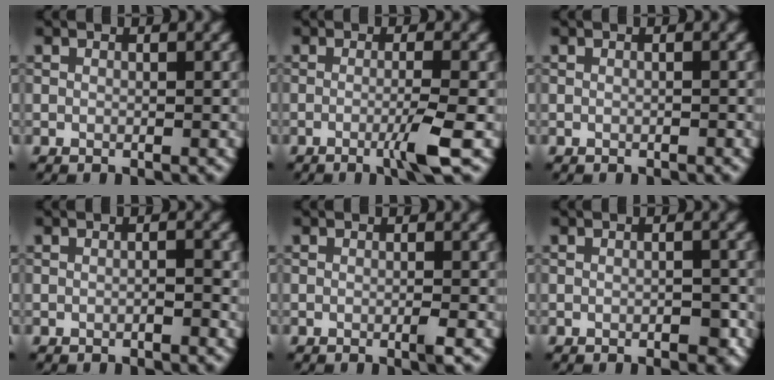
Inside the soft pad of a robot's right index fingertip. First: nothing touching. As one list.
[{"total": 3.2, "force": [-1.0, 0.2, 3.0], "torque": [-0.048, 0.000, -0.027]}, {"total": 0.0}, {"total": 0.9, "force": [-0.4, 0.1, 0.8], "torque": [-0.013, 0.003, -0.007]}, {"total": 0.9, "force": [-0.3, 0.0, 0.9], "torque": [-0.014, -0.001, -0.009]}, {"total": 1.4, "force": [-0.7, 0.6, 1.1], "torque": [-0.015, 0.000, -0.009]}]